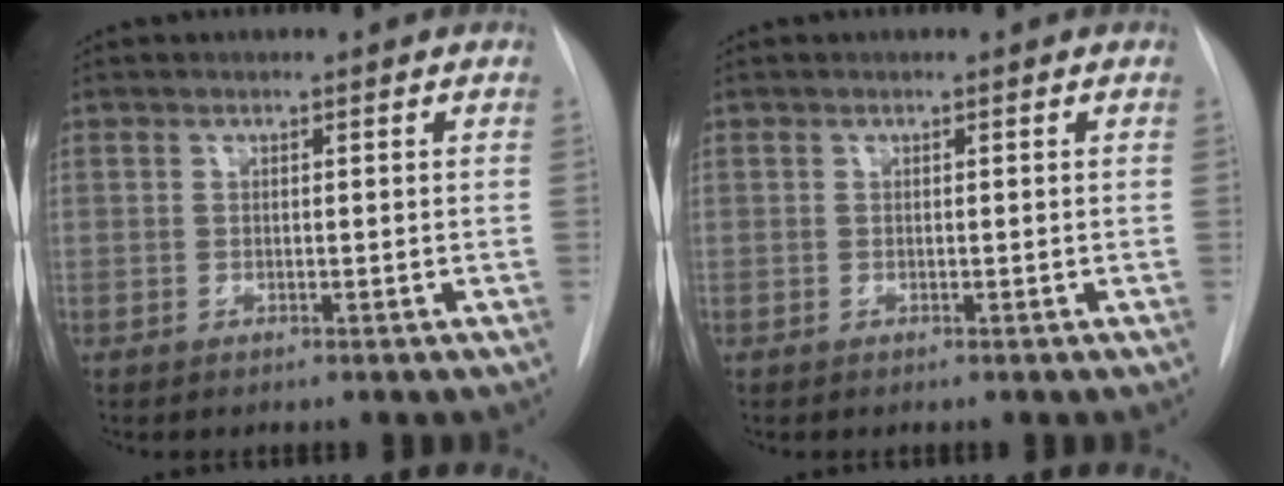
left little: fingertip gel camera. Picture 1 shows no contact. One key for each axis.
{"total": 0.0}